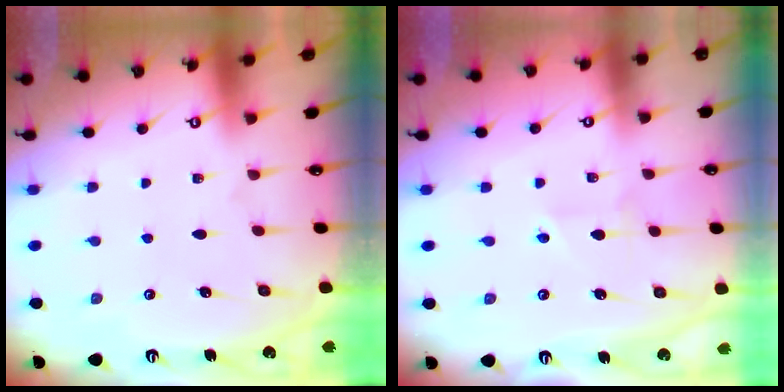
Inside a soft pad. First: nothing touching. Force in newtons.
{"total": 2.7, "press": 2.5, "slide": 0.9}